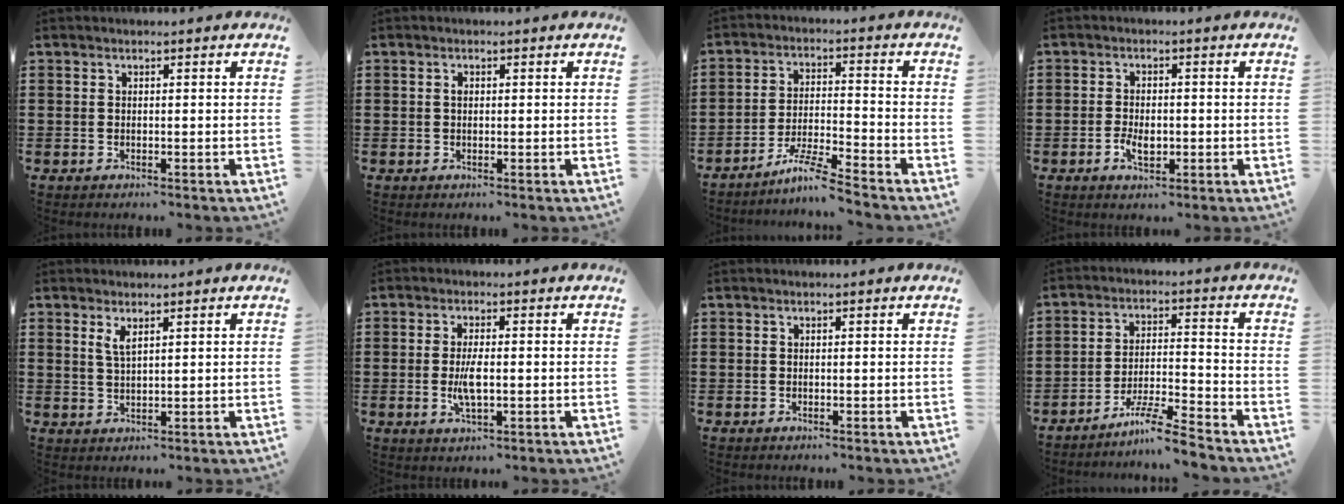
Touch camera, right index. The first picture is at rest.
{"total": 0.8, "force": [0.1, 0.5, 0.6], "torque": [-0.014, 0.000, 0.002]}
{"total": 6.3, "force": [-5.4, -0.6, 3.0], "torque": [-0.073, -0.016, -0.108]}
{"total": 3.3, "force": [-0.9, 1.6, 2.8], "torque": [-0.057, -0.003, -0.016]}
{"total": 2.3, "force": [1.4, 0.7, 1.7], "torque": [-0.036, 0.002, 0.025]}
{"total": 4.4, "force": [-0.6, 1.3, 4.2], "torque": [-0.094, -0.008, -0.017]}
{"total": 0.0}
{"total": 6.8, "force": [-5.9, -0.3, 3.2], "torque": [-0.068, -0.009, -0.114]}